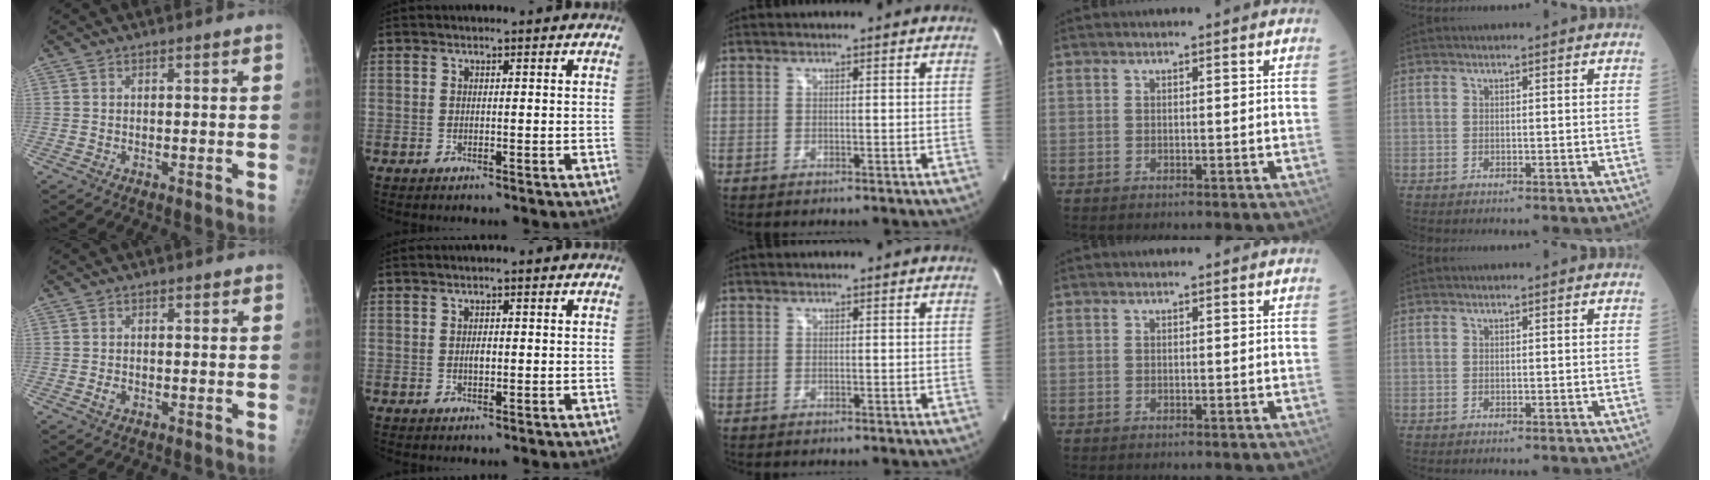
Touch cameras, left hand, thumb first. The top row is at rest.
{"thumb": {"total": 1.5, "force": [-0.3, 1.1, 0.9], "torque": [-0.010, 0.000, -0.007]}, "index": {"total": 1.1, "force": [0.2, 0.4, 1.0], "torque": [-0.021, 0.000, 0.005]}}